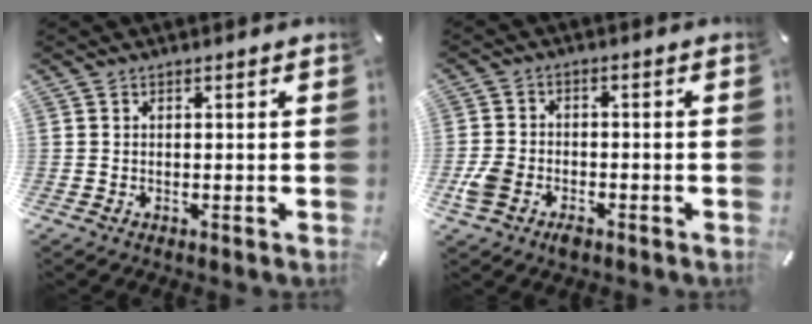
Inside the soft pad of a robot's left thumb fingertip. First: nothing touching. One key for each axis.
{"total": 5.8, "fx": -2.8, "fy": 4.1, "fz": 3.0, "tx": -0.058, "ty": 0.017, "tz": -0.048}